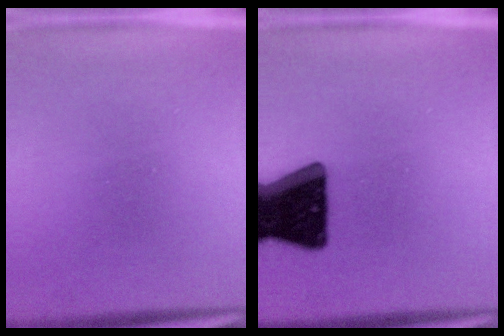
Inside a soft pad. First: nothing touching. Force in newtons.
{"total": 19.6}